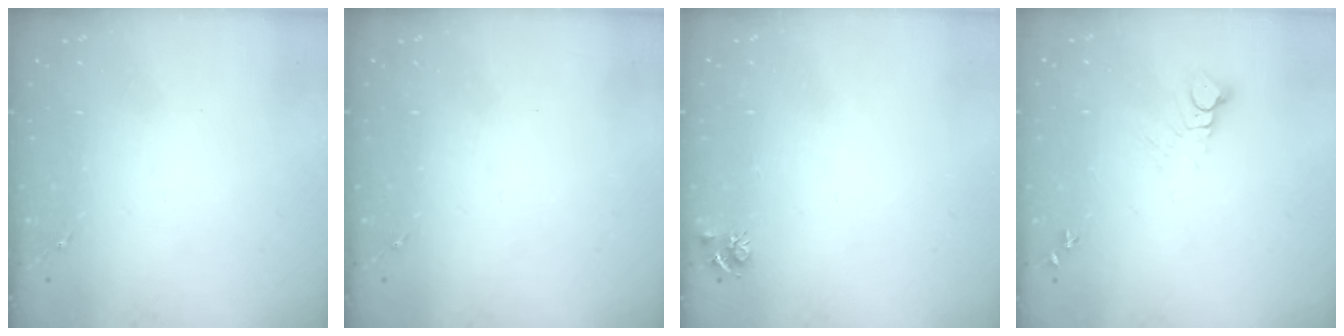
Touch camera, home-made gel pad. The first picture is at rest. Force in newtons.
{"total": 0.0}
{"total": 4.8, "press": 4.7, "slide": 0.7}
{"total": 5.0, "press": 5.0, "slide": 0.2}